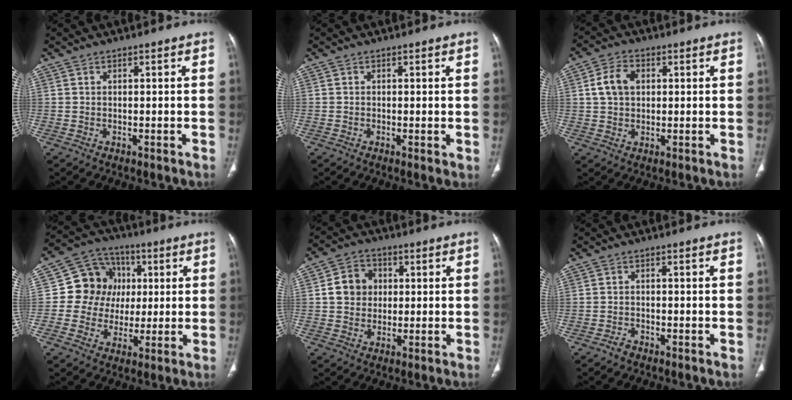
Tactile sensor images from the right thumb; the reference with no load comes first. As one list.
[{"total": 1.0, "force": [-0.1, 0.3, 1.0], "torque": [-0.019, -0.006, -0.004]}, {"total": 6.1, "force": [1.3, 4.5, 4.0], "torque": [-0.067, 0.007, 0.020]}, {"total": 12.0, "force": [1.4, 11.0, 4.7], "torque": [-0.032, 0.012, 0.019]}, {"total": 7.3, "force": [0.8, 6.4, 3.4], "torque": [-0.033, 0.006, 0.007]}, {"total": 1.4, "force": [-1.2, 0.7, 0.3], "torque": [-0.011, 0.005, -0.022]}]